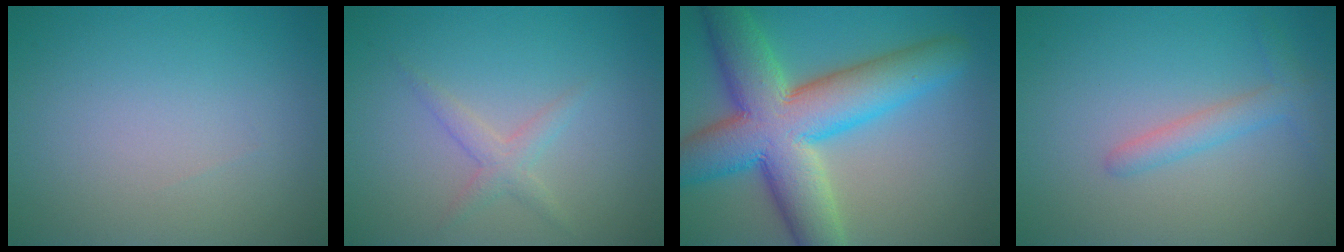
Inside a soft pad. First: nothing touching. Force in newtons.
{"total": 1.7, "press": 1.7, "slide": 0.1}
{"total": 12.0, "press": 12.0, "slide": 0.5}
{"total": 2.1, "press": 2.1, "slide": 0.1}